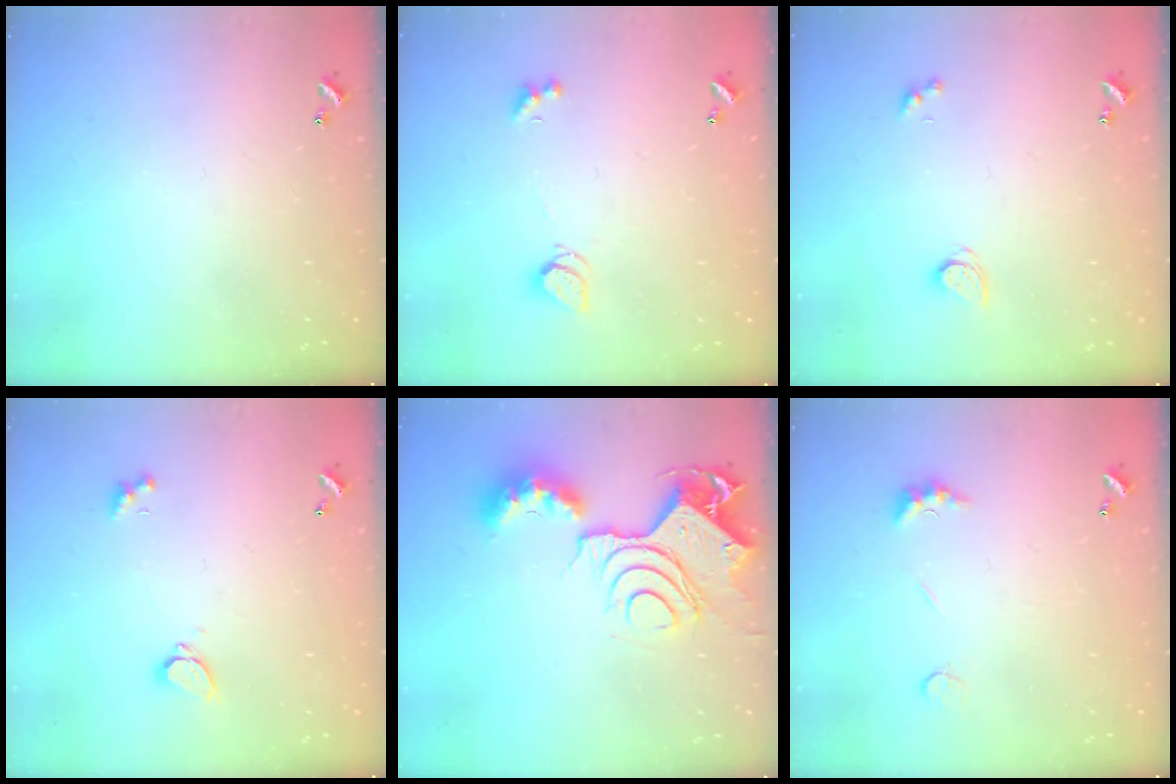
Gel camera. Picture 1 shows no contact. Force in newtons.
{"total": 2.0, "press": 1.9, "slide": 0.5}
{"total": 2.6, "press": 2.6, "slide": 0.3}
{"total": 2.1, "press": 1.8, "slide": 1.0}
{"total": 15.5, "press": 15.4, "slide": 1.8}
{"total": 2.5, "press": 2.4, "slide": 0.7}